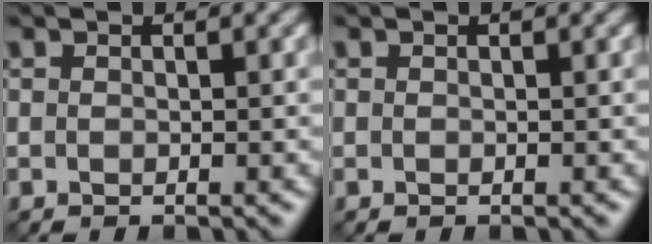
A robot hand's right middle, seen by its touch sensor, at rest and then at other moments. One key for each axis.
{"total": 0.0}